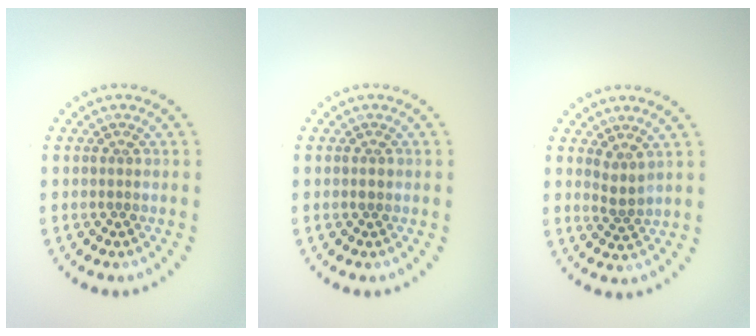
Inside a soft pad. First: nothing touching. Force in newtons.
{"total": 0.7, "press": 0.7, "slide": 0.1}
{"total": 1.6, "press": 1.1, "slide": 1.1}